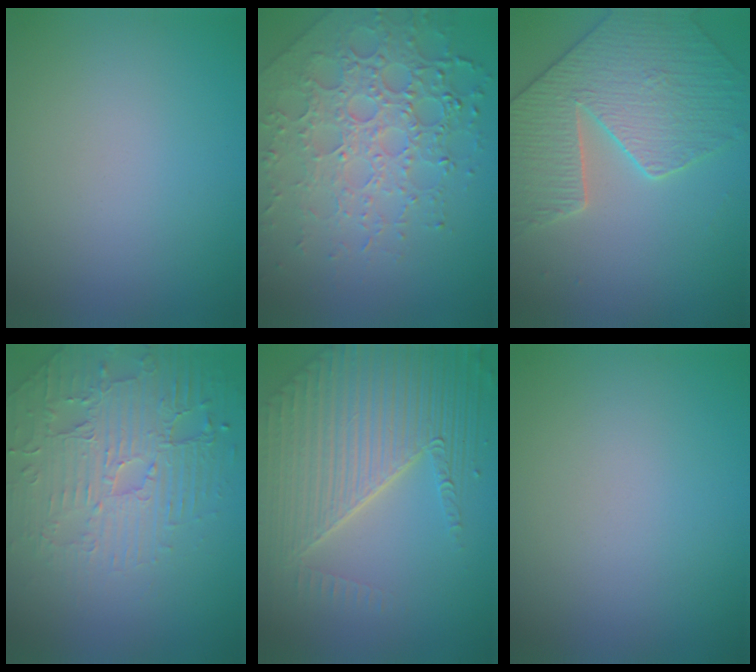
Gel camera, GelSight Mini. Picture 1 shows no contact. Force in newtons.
{"total": 7.7, "press": 5.3, "slide": 5.5}
{"total": 4.8, "press": 4.7, "slide": 0.8}
{"total": 4.3, "press": 4.1, "slide": 1.4}
{"total": 7.8, "press": 5.6, "slide": 5.4}
{"total": 0.0}